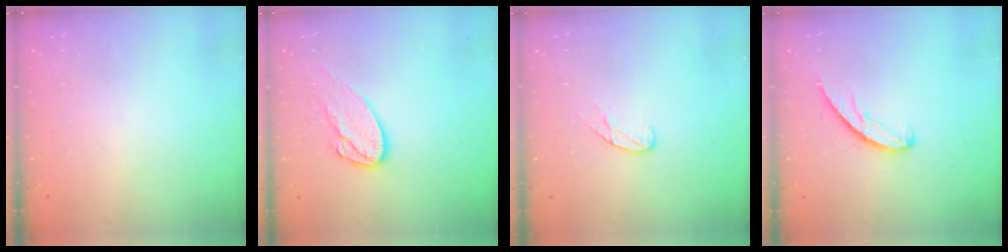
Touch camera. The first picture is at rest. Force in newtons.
{"total": 12.7, "press": 12.7, "slide": 1.0}
{"total": 6.0, "press": 5.9, "slide": 0.4}
{"total": 6.1, "press": 6.1, "slide": 0.5}